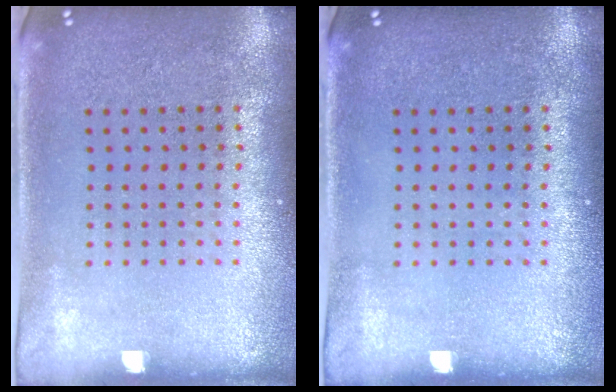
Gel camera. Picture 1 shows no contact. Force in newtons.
{"total": 0.0}